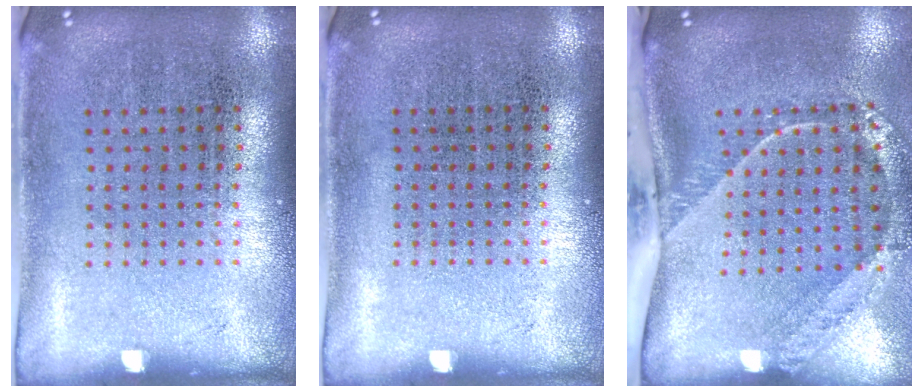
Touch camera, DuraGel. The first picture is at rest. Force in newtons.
{"total": 0.0}
{"total": 2.7, "press": 1.8, "slide": 2.0}